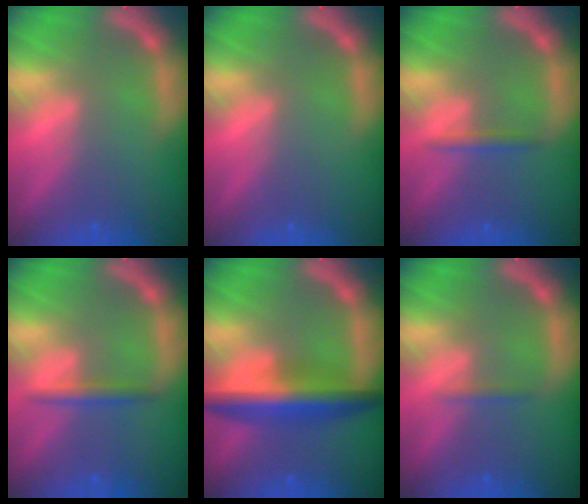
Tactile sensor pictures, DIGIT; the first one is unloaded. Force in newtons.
{"total": 0.0}
{"total": 1.4}
{"total": 1.9}
{"total": 7.1}
{"total": 0.9}